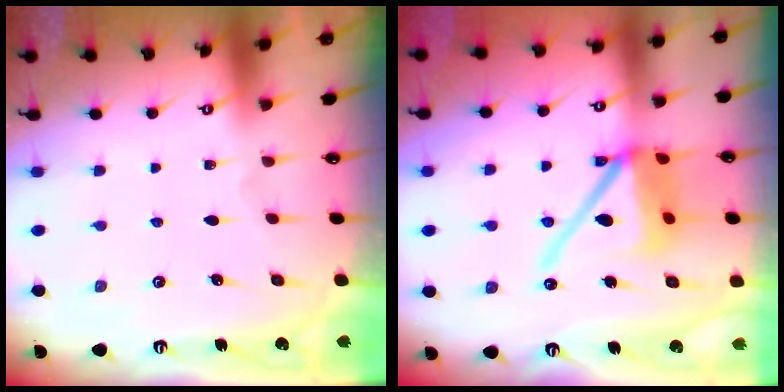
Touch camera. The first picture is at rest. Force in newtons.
{"total": 15.3, "press": 15.2, "slide": 1.9}